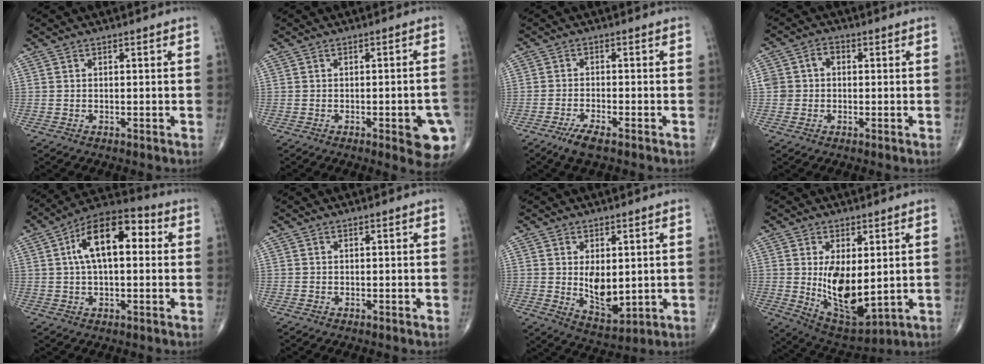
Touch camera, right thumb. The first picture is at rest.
{"total": 8.9, "force": [-3.1, 2.4, 7.9], "torque": [-0.079, 0.004, -0.033]}
{"total": 4.1, "force": [-2.8, 0.8, 2.8], "torque": [-0.066, 0.002, -0.053]}
{"total": 4.5, "force": [0.2, 4.0, 2.2], "torque": [-0.026, 0.019, 0.002]}
{"total": 14.4, "force": [2.8, 7.2, 12.2], "torque": [-0.194, 0.030, 0.038]}
{"total": 0.0}
{"total": 8.4, "force": [0.6, 4.7, 7.0], "torque": [-0.091, -0.020, 0.029]}
{"total": 14.2, "force": [0.7, 7.5, 12.0], "torque": [-0.176, -0.024, 0.036]}